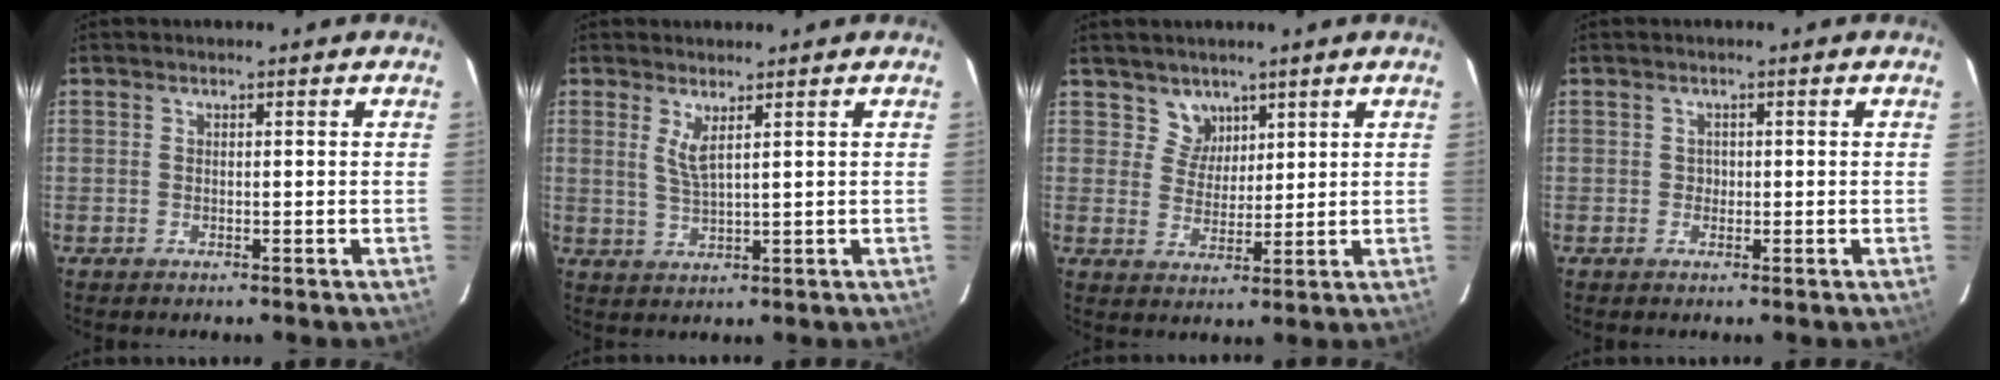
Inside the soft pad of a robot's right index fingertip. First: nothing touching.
{"total": 3.3, "force": [1.6, 0.3, 2.9], "torque": [-0.056, -0.009, 0.030]}
{"total": 4.3, "force": [2.9, 3.2, -0.1], "torque": [0.011, 0.007, 0.053]}
{"total": 1.1, "force": [-0.3, 1.1, 0.0], "torque": [0.003, 0.002, -0.004]}